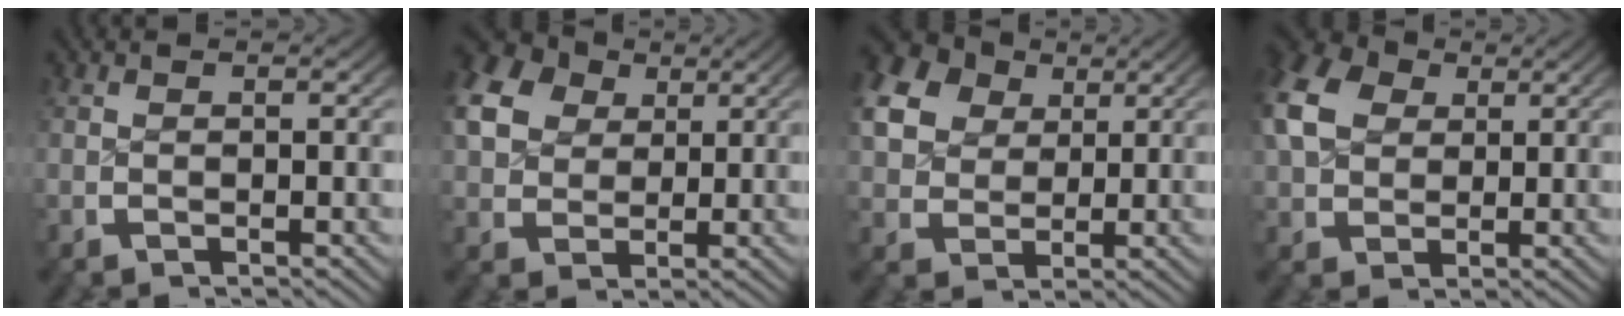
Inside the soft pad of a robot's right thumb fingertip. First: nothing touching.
{"total": 10.1, "force": [4.0, 7.9, 4.9], "torque": [-0.108, 0.006, 0.063]}
{"total": 11.3, "force": [4.5, 8.9, 5.3], "torque": [-0.120, 0.006, 0.068]}
{"total": 7.7, "force": [3.1, 5.7, 4.2], "torque": [-0.103, -0.001, 0.056]}